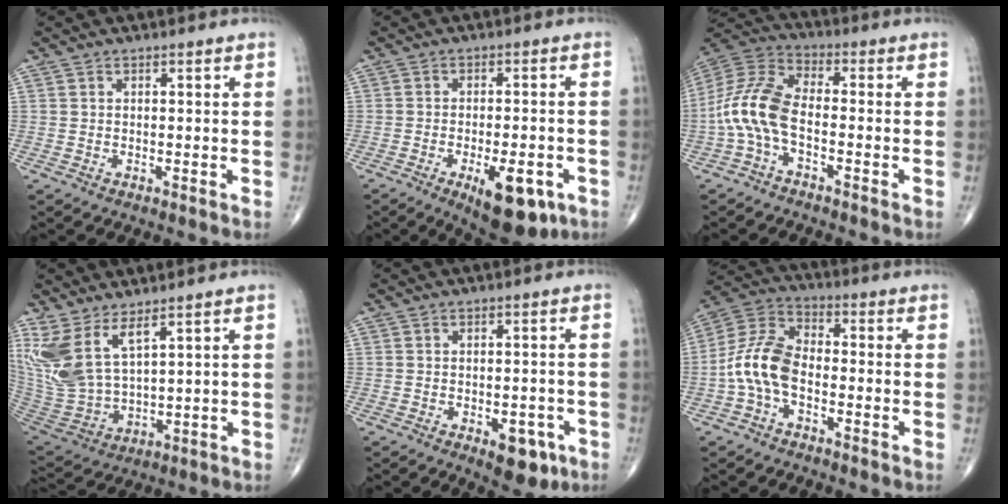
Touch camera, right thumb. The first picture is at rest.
{"total": 11.4, "force": [-5.1, 4.6, 9.1], "torque": [-0.114, 0.007, -0.063]}
{"total": 11.4, "force": [-3.0, 5.4, 9.5], "torque": [-0.208, 0.035, -0.072]}
{"total": 11.9, "force": [6.7, 4.5, 8.8], "torque": [-0.197, -0.039, 0.160]}
{"total": 6.2, "force": [-2.9, 3.2, 4.4], "torque": [-0.034, 0.011, -0.029]}
{"total": 10.3, "force": [-2.7, 5.9, 8.0], "torque": [-0.162, 0.036, -0.066]}